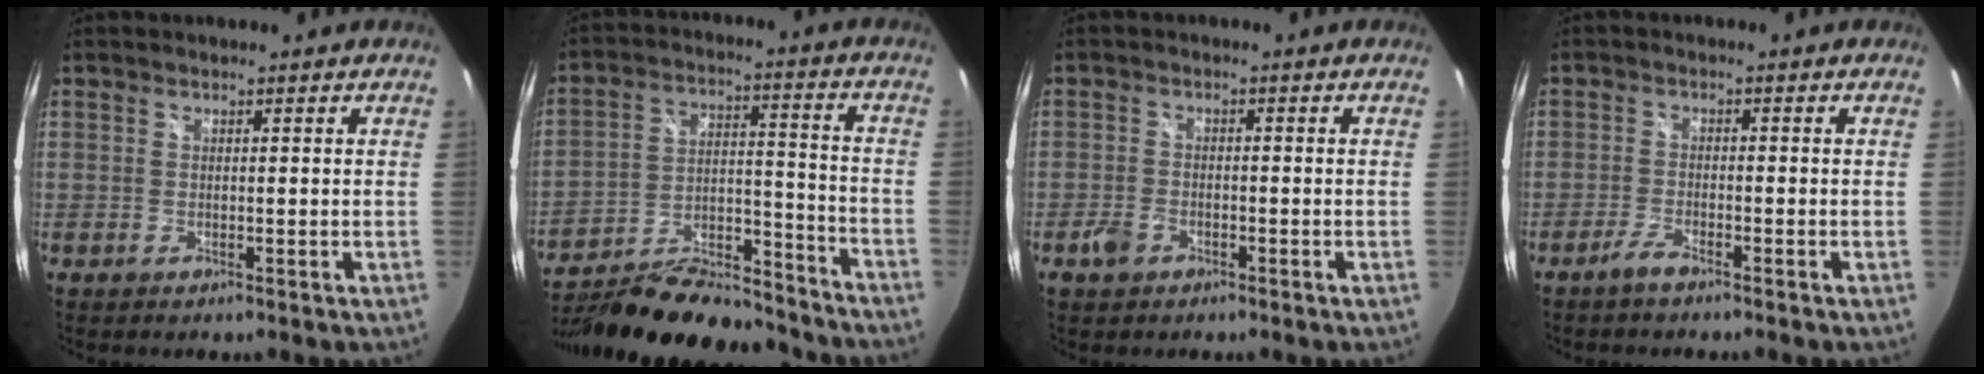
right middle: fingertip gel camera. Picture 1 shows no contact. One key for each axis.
{"total": 25.6, "fx": -21.6, "fy": 6.8, "fz": 12.0, "tx": -0.217, "ty": -0.014, "tz": -0.323}
{"total": 3.4, "fx": -2.1, "fy": 2.2, "fz": 1.6, "tx": -0.043, "ty": 0.000, "tz": -0.038}
{"total": 2.7, "fx": -2.3, "fy": 0.3, "fz": 1.4, "tx": -0.044, "ty": -0.002, "tz": -0.047}